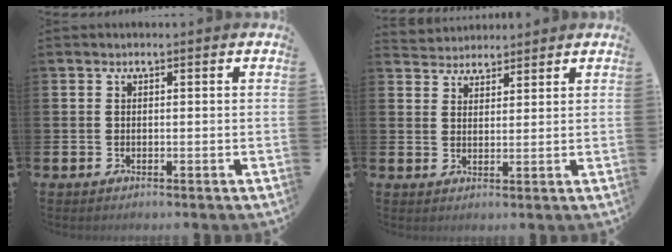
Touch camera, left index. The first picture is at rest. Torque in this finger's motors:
{"motor_torque": [-0.50, -1.10, 0.05, 0.00]}